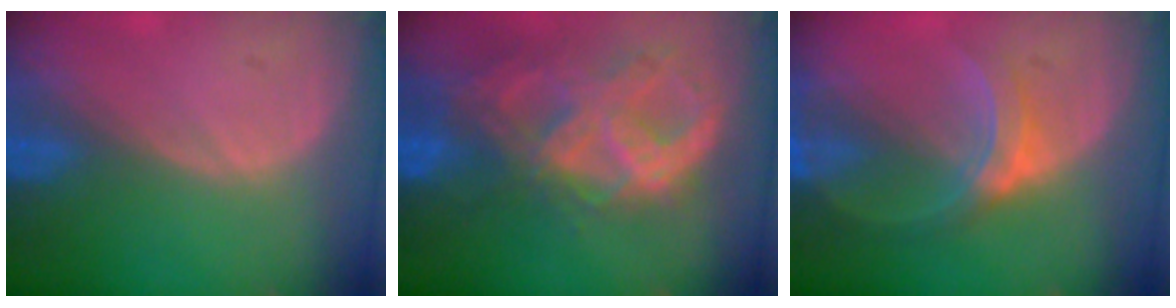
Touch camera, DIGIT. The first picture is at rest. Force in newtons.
{"total": 10.9, "press": 9.3, "slide": 5.8}
{"total": 5.5, "press": 5.5, "slide": 0.3}